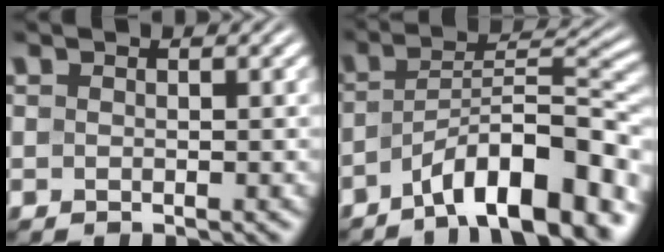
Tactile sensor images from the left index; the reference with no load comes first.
{"total": 10.8, "force": [-6.3, 3.1, 8.2], "torque": [-0.107, 0.013, -0.112]}